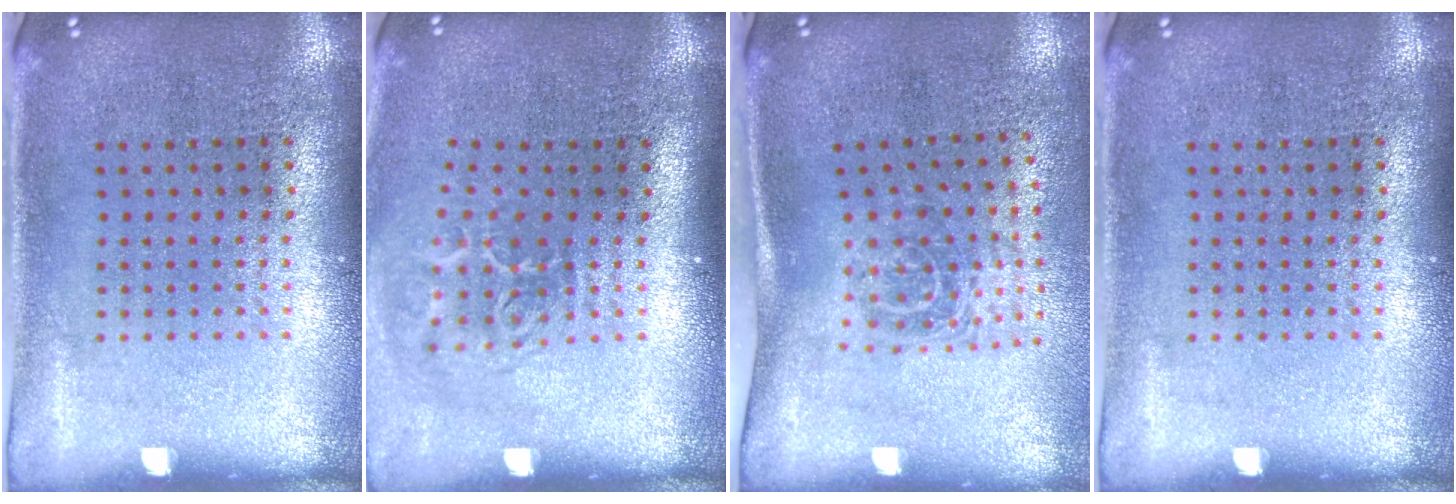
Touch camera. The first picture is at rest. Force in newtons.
{"total": 1.9, "press": 1.2, "slide": 1.5}
{"total": 1.7, "press": 1.1, "slide": 1.3}
{"total": 0.0}